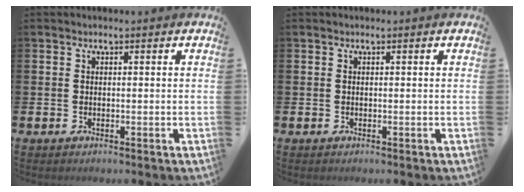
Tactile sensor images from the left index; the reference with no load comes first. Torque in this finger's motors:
{"motor_torque": [-0.10, 0.12, -0.01, -0.01]}